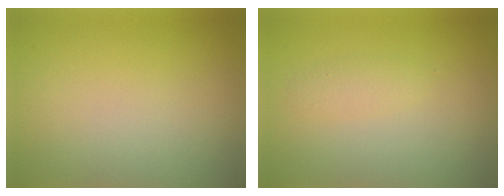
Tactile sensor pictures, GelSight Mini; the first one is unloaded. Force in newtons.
{"total": 1.1, "press": 1.0, "slide": 0.1}